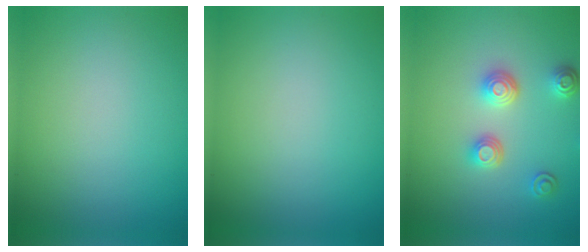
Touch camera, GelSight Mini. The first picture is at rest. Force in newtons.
{"total": 0.0}
{"total": 3.4, "press": 3.0, "slide": 1.4}